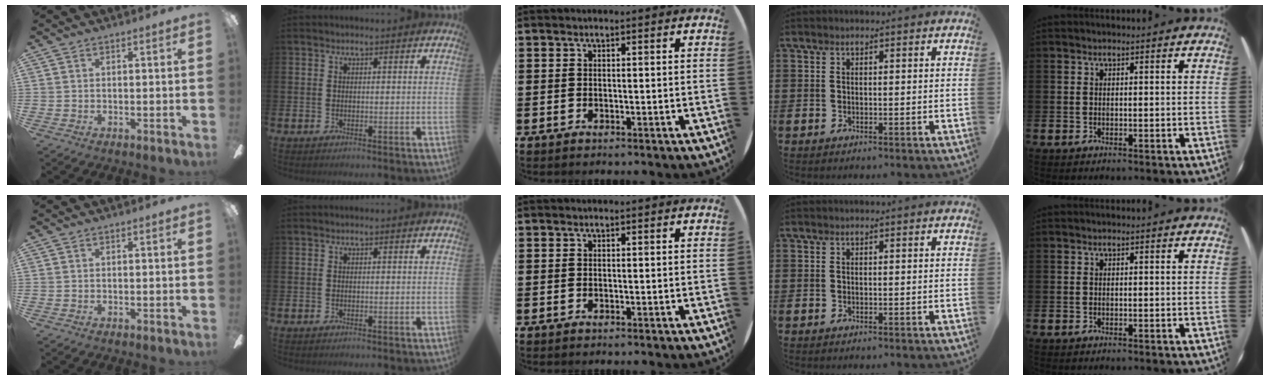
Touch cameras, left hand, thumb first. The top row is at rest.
{}